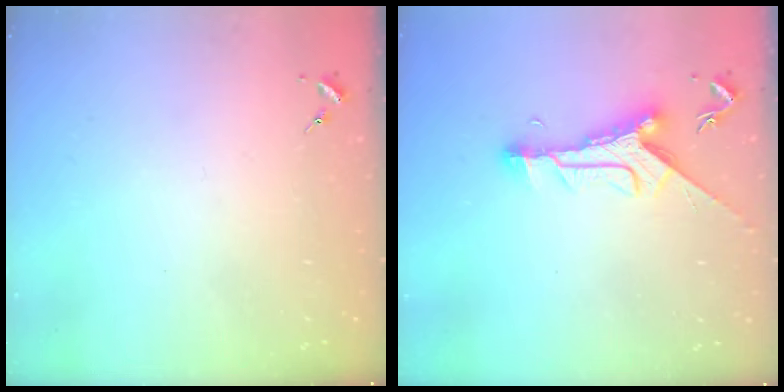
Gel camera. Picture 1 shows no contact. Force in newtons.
{"total": 10.0, "press": 10.0, "slide": 0.3}